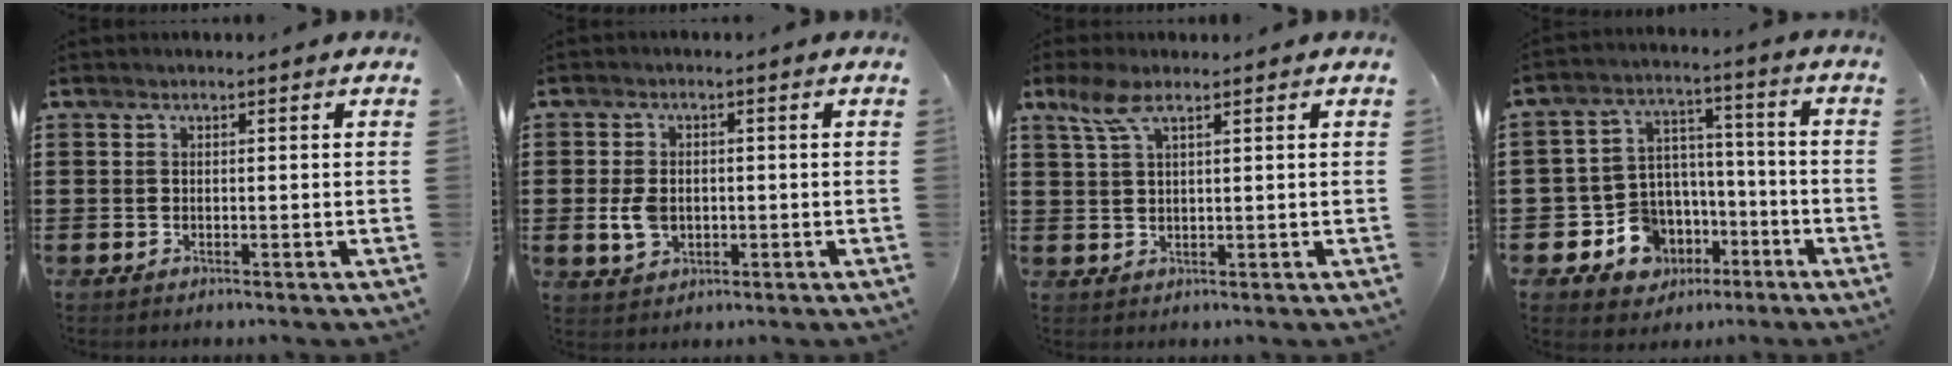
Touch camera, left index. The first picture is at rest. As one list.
[{"total": 4.4, "force": [-0.4, 3.1, 3.0], "torque": [-0.075, 0.003, -0.011]}, {"total": 4.3, "force": [2.4, 1.4, 3.3], "torque": [-0.073, 0.006, 0.044]}, {"total": 9.2, "force": [-4.2, 7.7, 2.7], "torque": [-0.086, 0.026, -0.071]}]